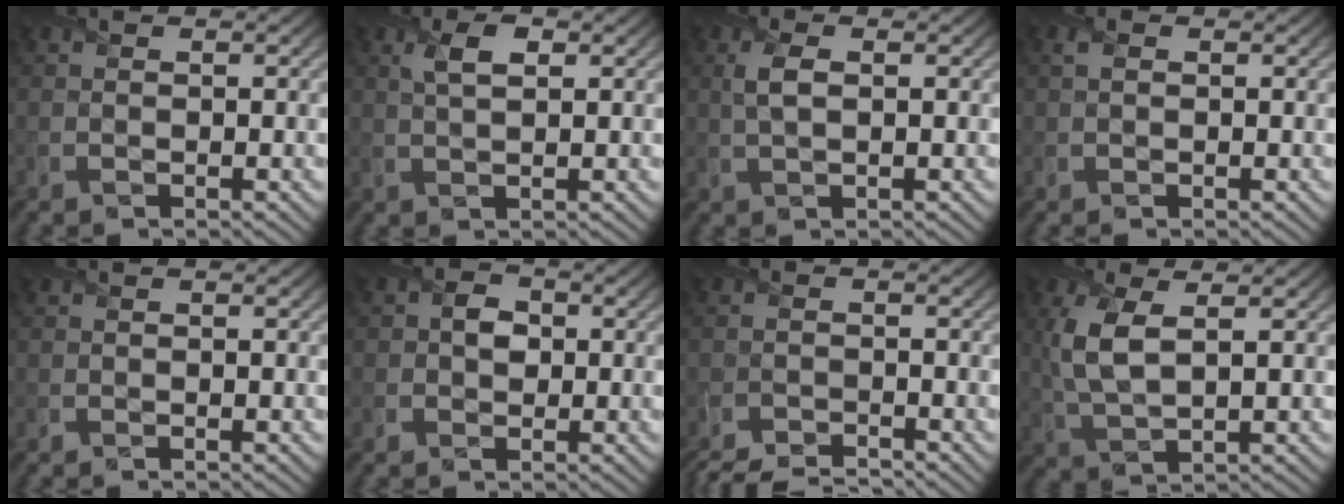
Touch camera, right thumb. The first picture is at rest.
{"total": 3.0, "force": [1.2, 1.2, 2.5], "torque": [-0.054, 0.004, 0.023]}
{"total": 2.6, "force": [0.5, 1.1, 2.3], "torque": [-0.056, 0.002, 0.012]}
{"total": 0.9, "force": [0.3, 0.5, 0.7], "torque": [-0.020, 0.002, 0.005]}
{"total": 0.0}
{"total": 2.9, "force": [0.1, 2.4, 1.5], "torque": [-0.028, 0.000, -0.006]}
{"total": 4.7, "force": [-4.4, 0.5, 1.6], "torque": [-0.038, -0.014, -0.083]}
{"total": 6.5, "force": [1.6, 2.7, 5.7], "torque": [-0.142, 0.002, 0.033]}